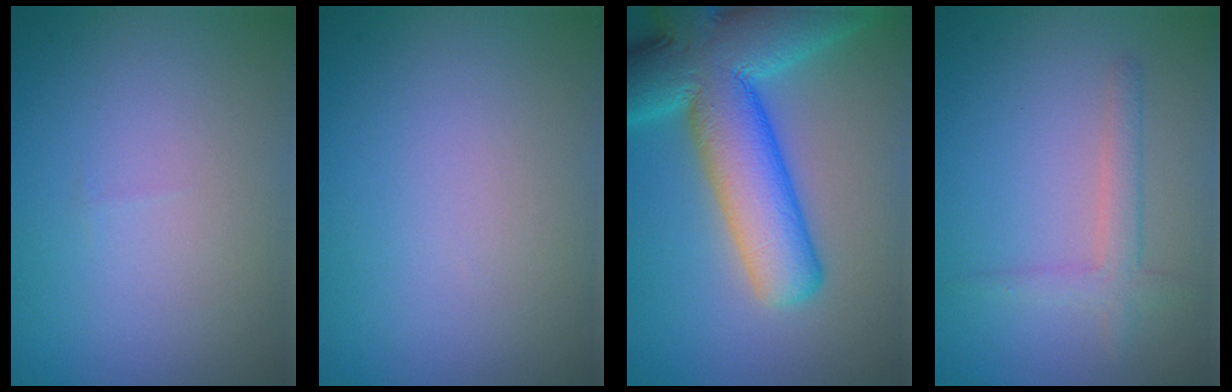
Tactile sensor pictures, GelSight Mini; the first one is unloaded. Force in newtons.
{"total": 0.0}
{"total": 12.4, "press": 12.4, "slide": 0.5}
{"total": 2.1, "press": 2.1, "slide": 0.1}